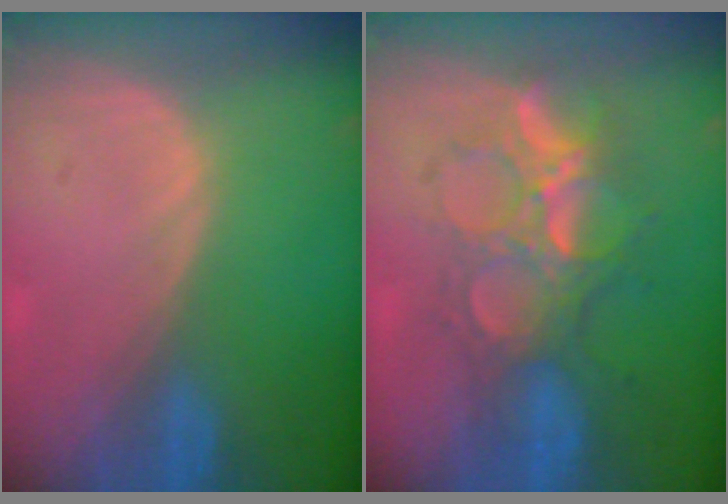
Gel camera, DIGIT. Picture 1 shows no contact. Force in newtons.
{"total": 8.9, "press": 8.3, "slide": 3.3}